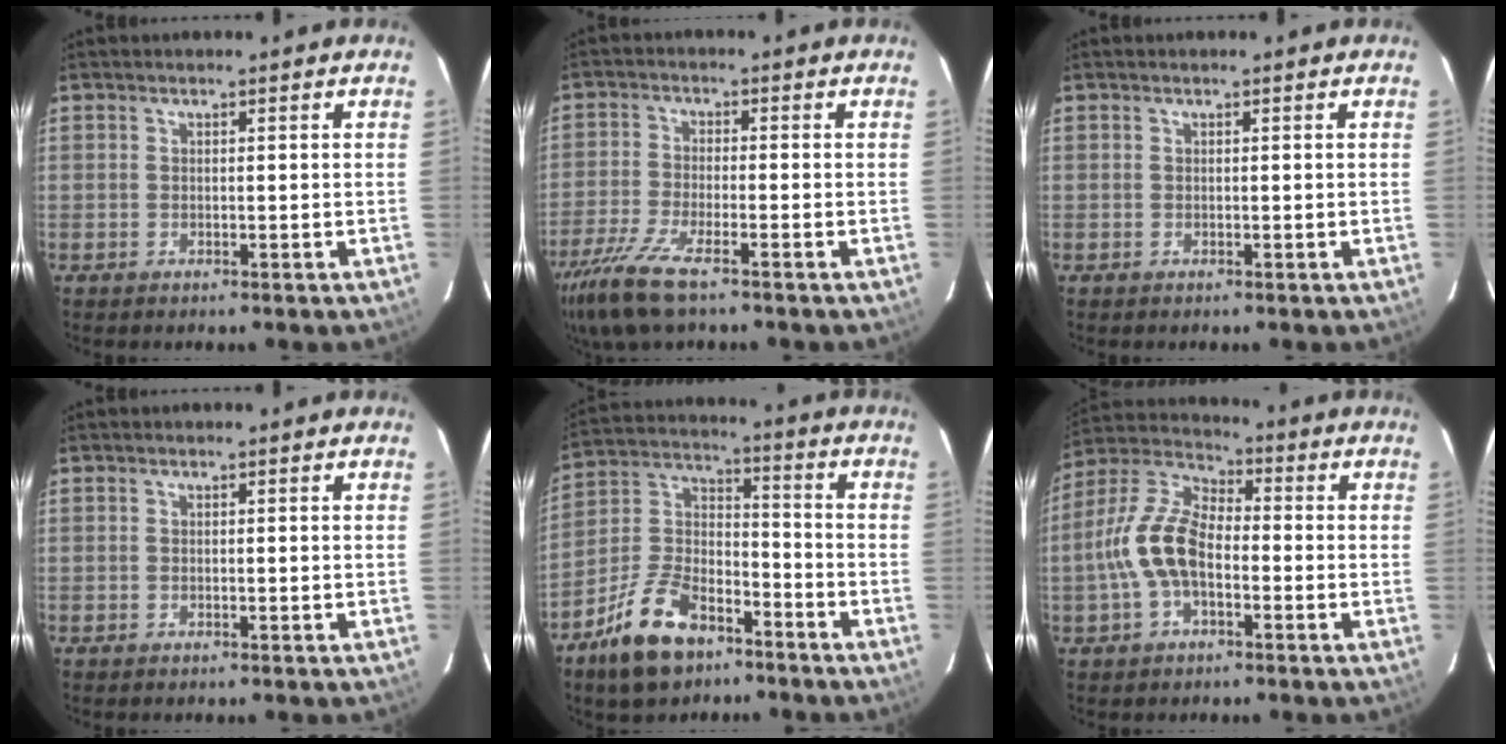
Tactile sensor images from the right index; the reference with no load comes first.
{"total": 10.8, "force": [-7.8, 2.1, 7.2], "torque": [-0.171, -0.036, -0.152]}
{"total": 0.0}
{"total": 0.0}
{"total": 14.8, "force": [-9.4, 7.9, 8.3], "torque": [-0.179, 0.023, -0.164]}
{"total": 11.8, "force": [-2.7, 6.3, 9.6], "torque": [-0.209, 0.016, -0.055]}